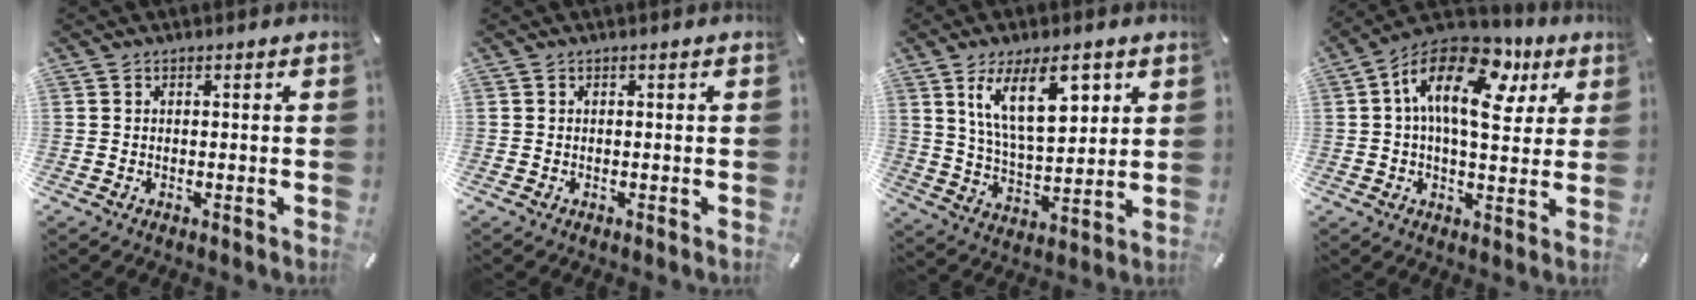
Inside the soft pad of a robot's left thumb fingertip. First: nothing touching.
{"total": 0.0}
{"total": 15.4, "force": [7.7, 7.1, 11.3], "torque": [-0.201, -0.015, 0.131]}
{"total": 18.1, "force": [6.3, 9.2, 14.3], "torque": [-0.258, -0.021, 0.102]}